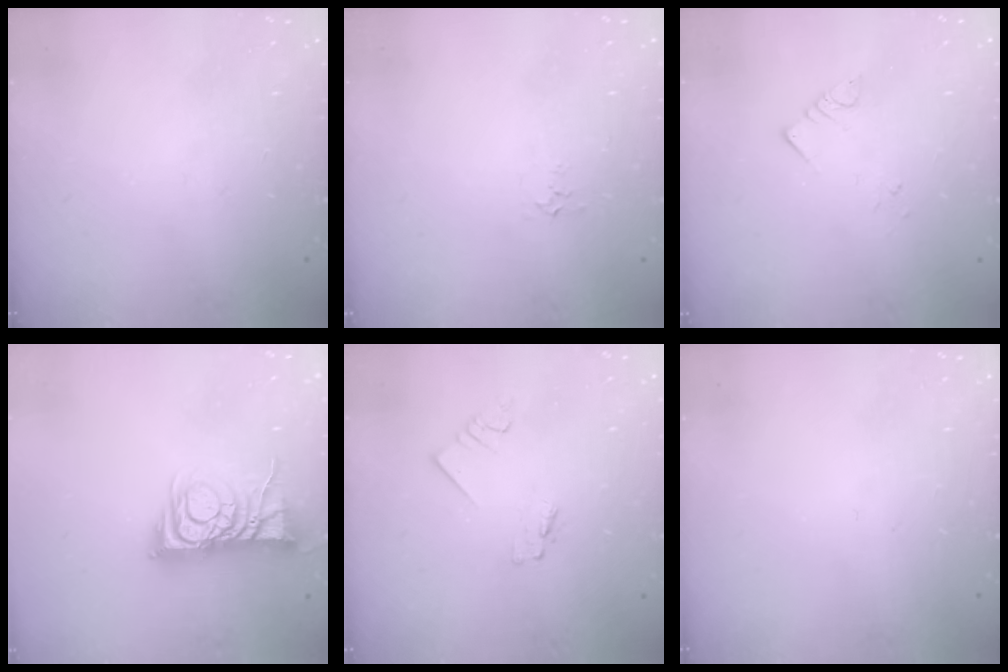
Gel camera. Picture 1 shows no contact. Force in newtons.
{"total": 3.2, "press": 3.1, "slide": 0.5}
{"total": 2.8, "press": 2.8, "slide": 0.2}
{"total": 9.7, "press": 9.7, "slide": 0.6}
{"total": 1.8, "press": 1.7, "slide": 0.2}
{"total": 0.0}